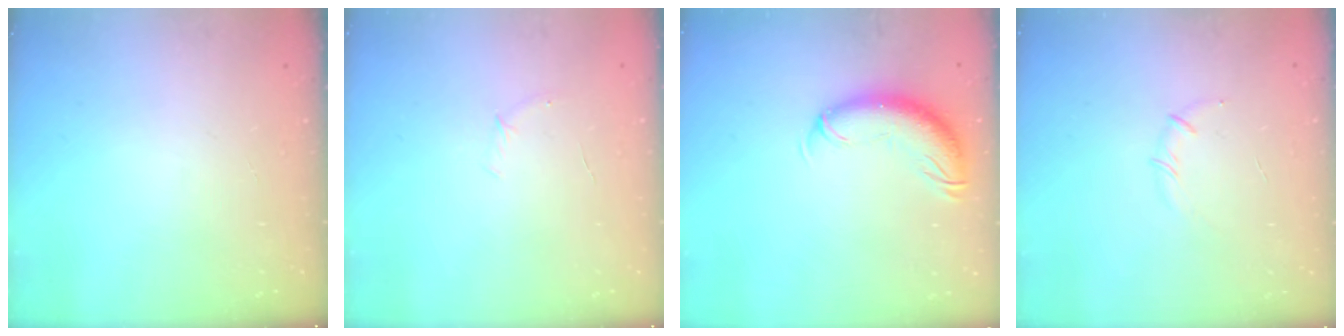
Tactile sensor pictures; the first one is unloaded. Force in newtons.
{"total": 3.3, "press": 3.2, "slide": 1.0}
{"total": 10.8, "press": 10.6, "slide": 2.3}
{"total": 3.5, "press": 3.4, "slide": 0.8}